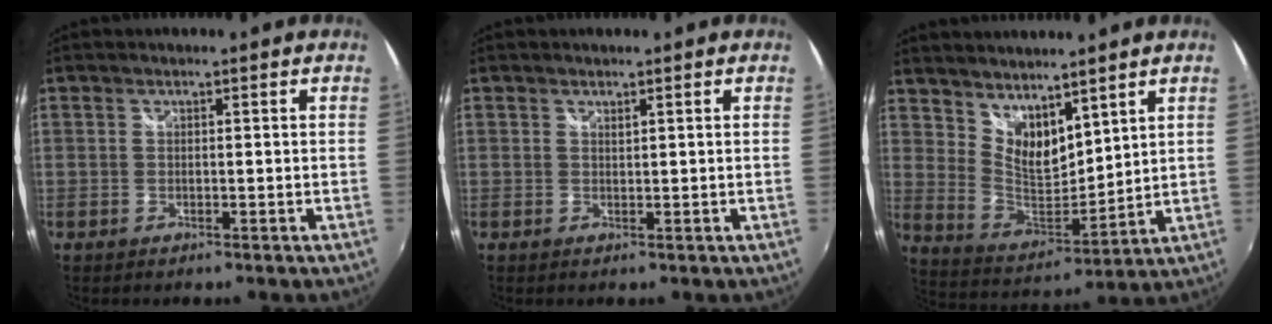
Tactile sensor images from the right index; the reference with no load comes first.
{"total": 0.6, "force": [0.6, 0.1, 0.2], "torque": [-0.003, 0.000, 0.010]}
{"total": 11.0, "force": [8.2, 4.8, 5.4], "torque": [-0.093, -0.005, 0.164]}